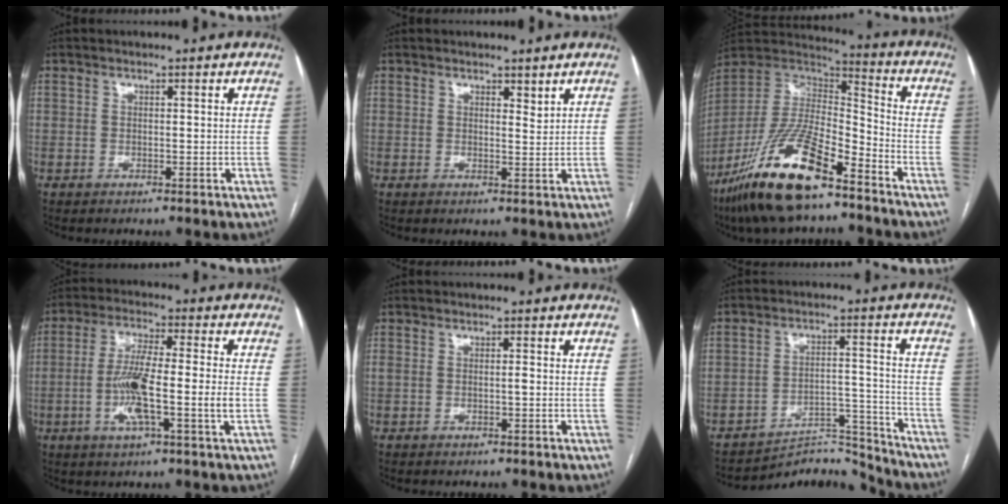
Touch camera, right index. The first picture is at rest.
{"total": 1.8, "force": [1.5, 0.5, 0.9], "torque": [-0.012, -0.008, 0.025]}
{"total": 20.2, "force": [-13.4, 4.8, 14.4], "torque": [-0.315, -0.021, -0.250]}
{"total": 10.8, "force": [-2.2, 0.4, 10.6], "torque": [-0.203, 0.000, -0.046]}
{"total": 0.9, "force": [-0.1, 0.2, 0.9], "torque": [-0.021, 0.006, 0.001]}
{"total": 8.6, "force": [-8.3, 1.5, -1.7], "torque": [0.045, 0.053, -0.126]}